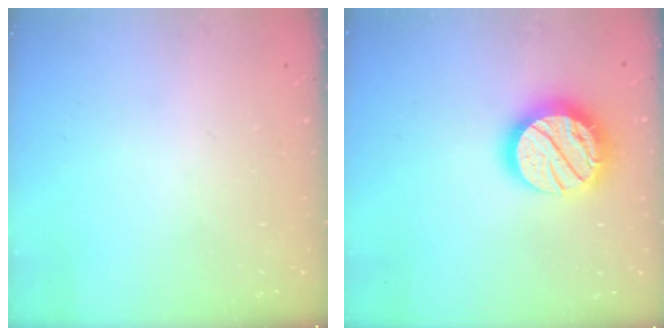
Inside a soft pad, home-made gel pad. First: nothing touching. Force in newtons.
{"total": 18.6, "press": 18.5, "slide": 1.6}